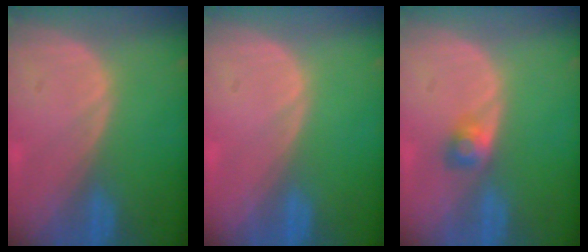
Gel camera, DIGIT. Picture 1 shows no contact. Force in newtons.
{"total": 0.0}
{"total": 2.5, "press": 2.4, "slide": 0.7}